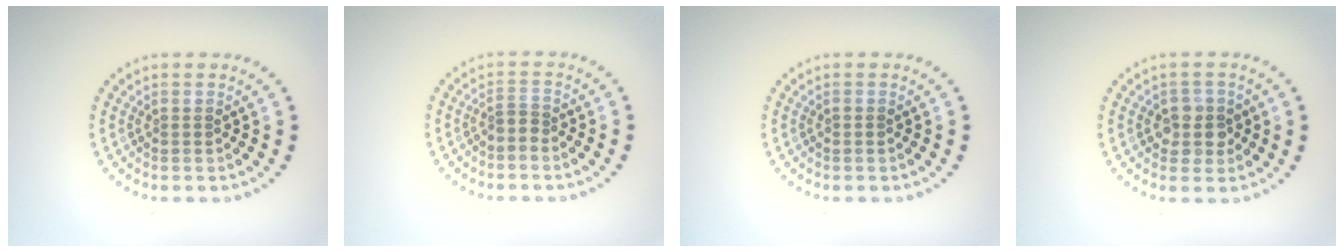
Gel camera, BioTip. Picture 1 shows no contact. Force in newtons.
{"total": 1.3, "press": 0.9, "slide": 1.0}
{"total": 0.5, "press": 0.5, "slide": 0.2}
{"total": 2.7, "press": 2.5, "slide": 1.0}